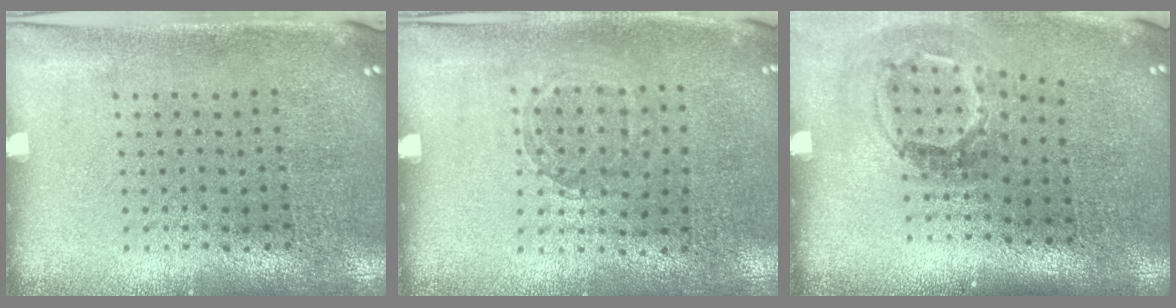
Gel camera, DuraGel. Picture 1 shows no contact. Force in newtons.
{"total": 0.8, "press": 0.8, "slide": 0.1}
{"total": 1.8, "press": 1.2, "slide": 1.4}